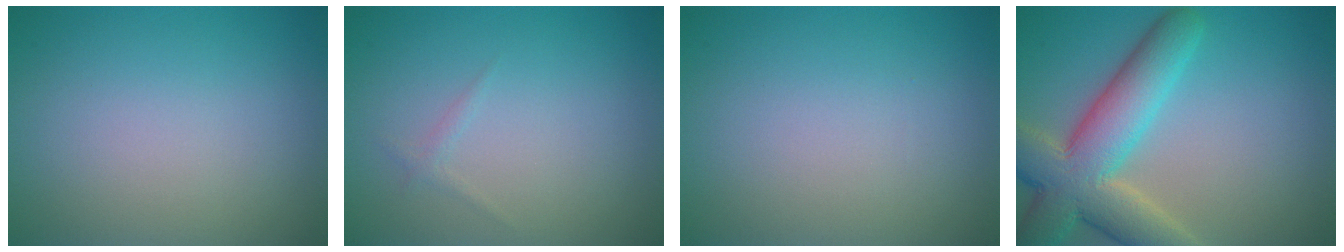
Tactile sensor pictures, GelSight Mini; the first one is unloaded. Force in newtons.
{"total": 0.6, "press": 0.6, "slide": 0.1}
{"total": 0.0}
{"total": 9.2, "press": 9.2, "slide": 0.7}